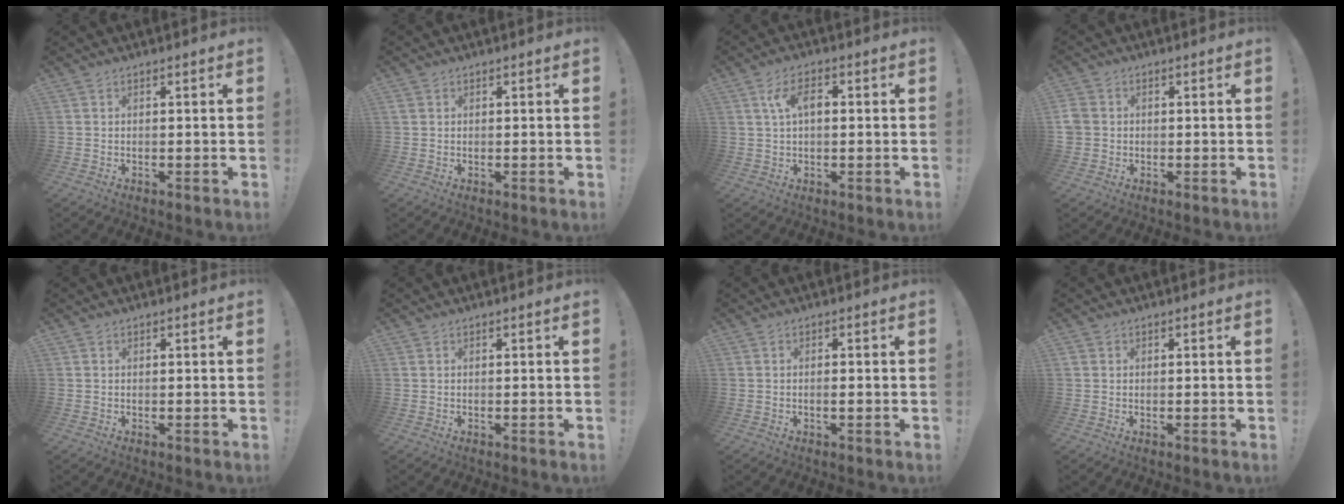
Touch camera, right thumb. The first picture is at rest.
{"total": 1.1, "force": [0.5, 0.9, 0.4], "torque": [-0.005, 0.002, 0.010]}
{"total": 6.3, "force": [1.4, 3.1, 5.3], "torque": [-0.096, 0.012, 0.023]}
{"total": 4.1, "force": [0.0, 3.7, 1.6], "torque": [-0.037, 0.003, 0.001]}
{"total": 0.0}
{"total": 0.0}
{"total": 1.5, "force": [-0.7, 0.2, 1.4], "torque": [-0.018, -0.002, -0.013]}
{"total": 0.8, "force": [0.2, 0.8, 0.2], "torque": [-0.010, 0.005, 0.006]}